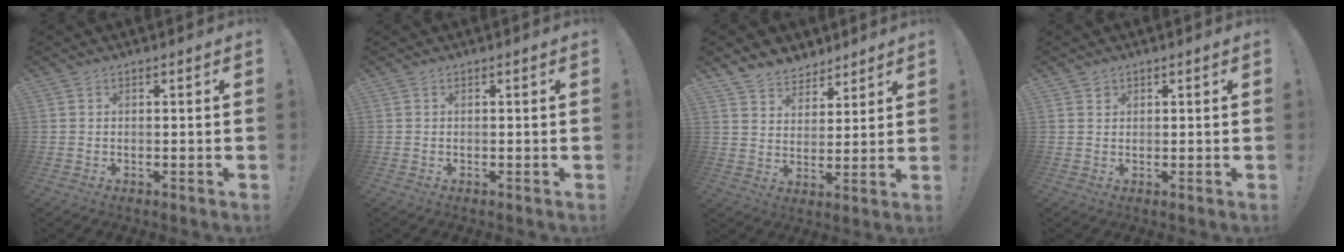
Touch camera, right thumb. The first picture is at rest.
{"total": 0.0}
{"total": 7.3, "force": [5.8, 4.4, 0.6], "torque": [-0.018, -0.047, 0.114]}
{"total": 1.2, "force": [0.9, 0.8, 0.1], "torque": [0.011, -0.006, 0.015]}